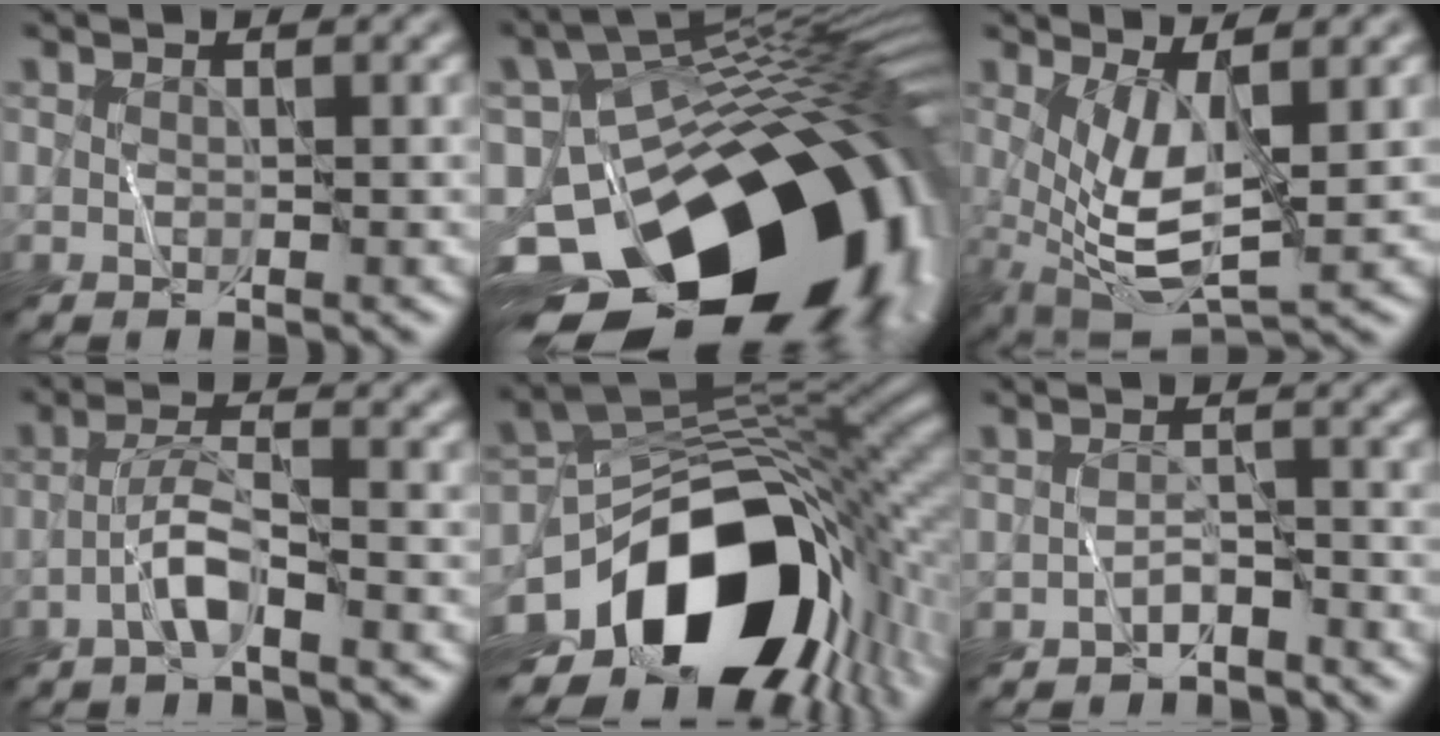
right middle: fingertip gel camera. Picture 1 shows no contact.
{"total": 20.1, "force": [-9.4, 11.8, 13.2], "torque": [-0.216, -0.040, -0.134]}
{"total": 6.3, "force": [0.5, 2.4, 5.8], "torque": [-0.127, -0.015, 0.012]}
{"total": 3.1, "force": [-1.8, 0.4, 2.5], "torque": [-0.048, 0.010, -0.042]}
{"total": 17.0, "force": [-6.6, 10.8, 11.4], "torque": [-0.189, -0.020, -0.108]}
{"total": 1.7, "force": [-1.6, 0.6, 0.5], "torque": [-0.007, 0.006, -0.031]}